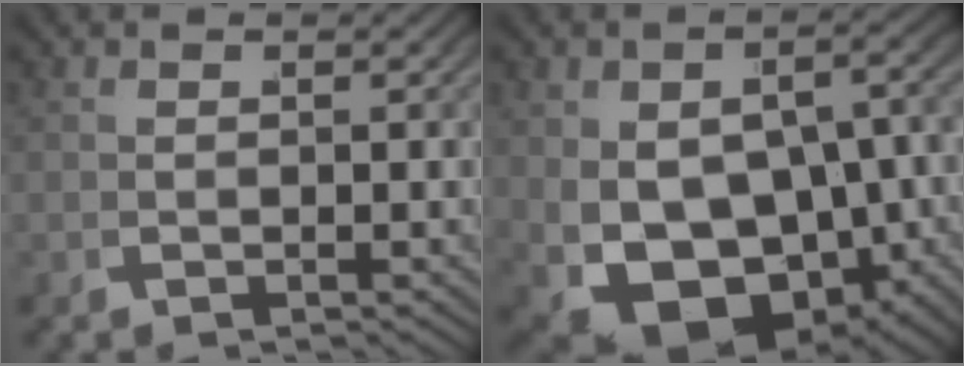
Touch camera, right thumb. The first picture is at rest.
{"total": 12.8, "force": [-3.4, 8.7, 8.7], "torque": [-0.182, -0.074, -0.014]}